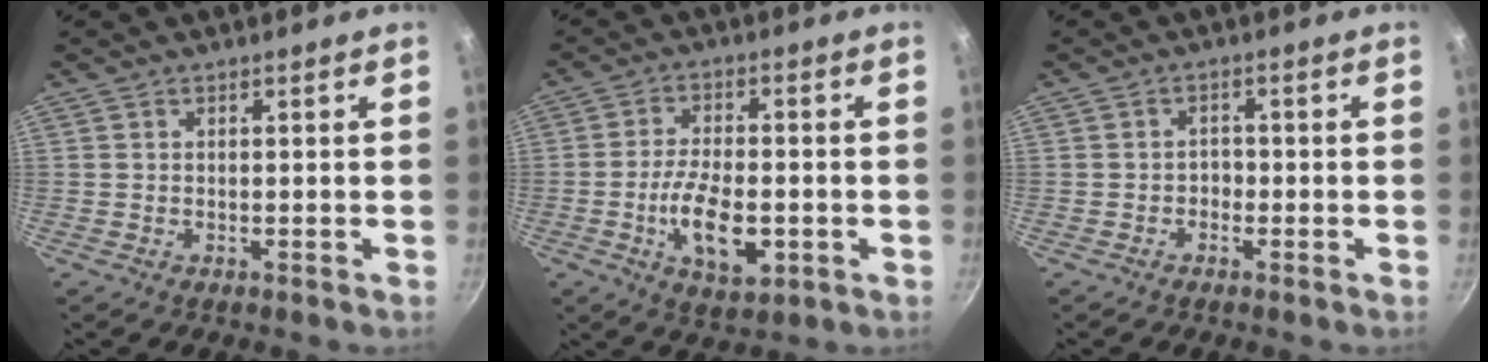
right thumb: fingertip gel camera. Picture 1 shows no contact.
{"total": 11.0, "force": [-2.8, 5.3, 9.2], "torque": [-0.157, 0.011, -0.046]}
{"total": 1.6, "force": [-0.7, 1.2, 0.8], "torque": [-0.002, 0.008, -0.012]}